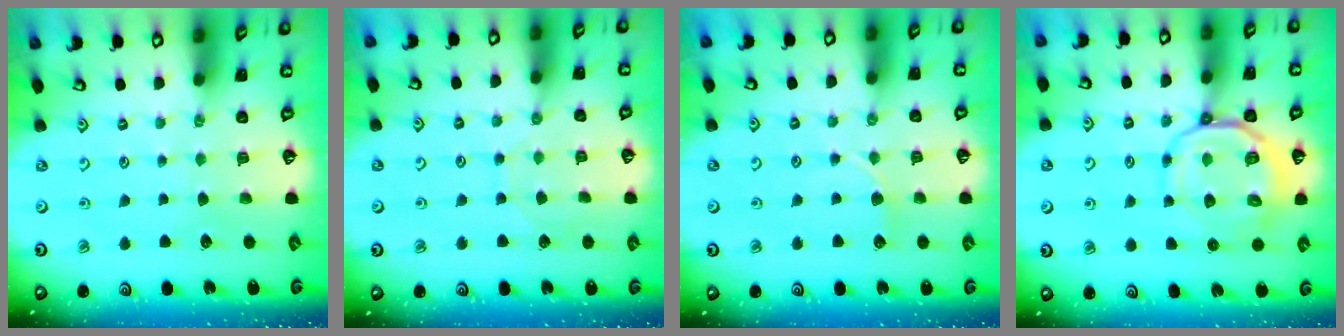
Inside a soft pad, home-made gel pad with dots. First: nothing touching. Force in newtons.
{"total": 5.0, "press": 4.9, "slide": 0.5}
{"total": 5.7, "press": 5.7, "slide": 0.5}
{"total": 11.2, "press": 11.1, "slide": 2.0}